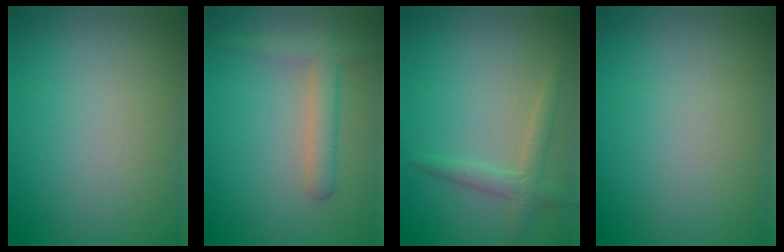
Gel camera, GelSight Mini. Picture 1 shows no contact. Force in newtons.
{"total": 3.0, "press": 3.0, "slide": 0.2}
{"total": 2.3, "press": 2.3, "slide": 0.1}
{"total": 0.0}